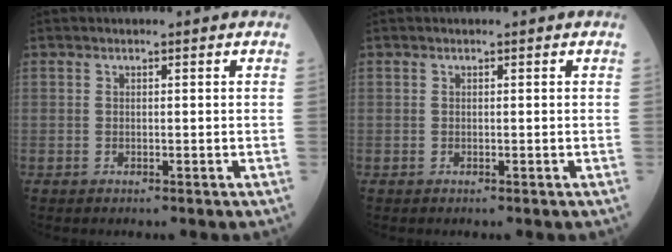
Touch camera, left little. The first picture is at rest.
{"total": 0.0}